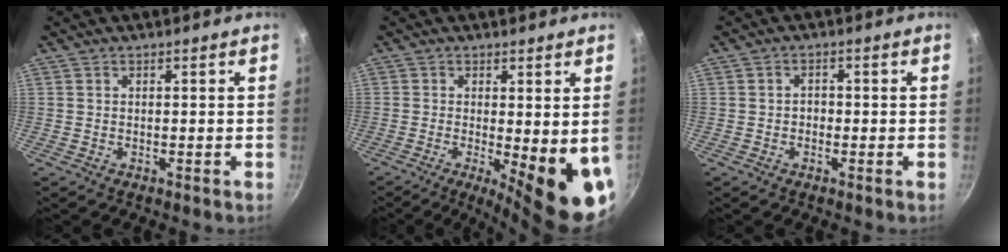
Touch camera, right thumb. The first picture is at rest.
{"total": 11.6, "force": [-1.9, 3.1, 11.0], "torque": [-0.125, -0.020, -0.018]}
{"total": 1.6, "force": [-0.5, 1.4, 0.8], "torque": [-0.006, 0.006, -0.010]}